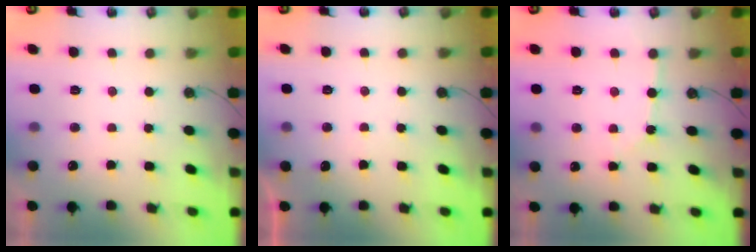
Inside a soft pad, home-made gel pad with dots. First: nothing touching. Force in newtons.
{"total": 2.5, "press": 2.5, "slide": 0.3}
{"total": 2.7, "press": 2.7, "slide": 0.4}